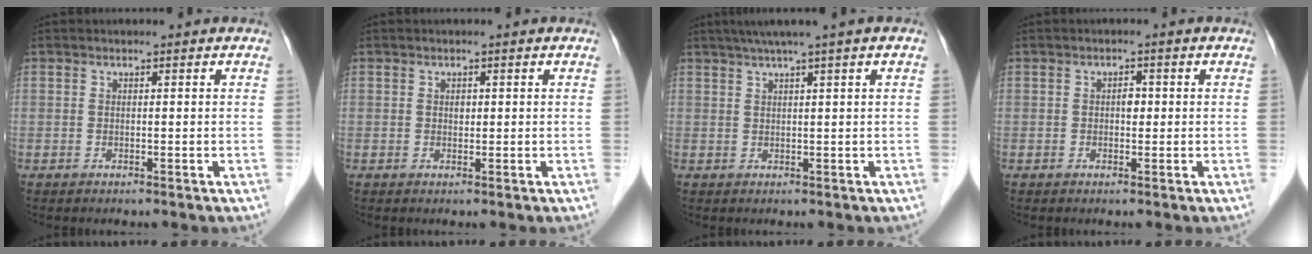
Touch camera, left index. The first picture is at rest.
{"total": 0.8, "force": [0.2, 0.6, 0.5], "torque": [-0.008, 0.002, 0.003]}
{"total": 4.9, "force": [3.0, -1.1, 3.8], "torque": [-0.062, 0.021, 0.054]}
{"total": 1.4, "force": [0.0, 0.9, 1.1], "torque": [-0.013, 0.005, -0.002]}